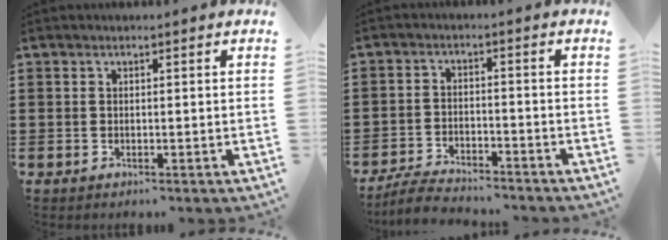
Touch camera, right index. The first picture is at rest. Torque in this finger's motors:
{"motor_torque": [0.35, 0.47, -0.07, -0.21]}